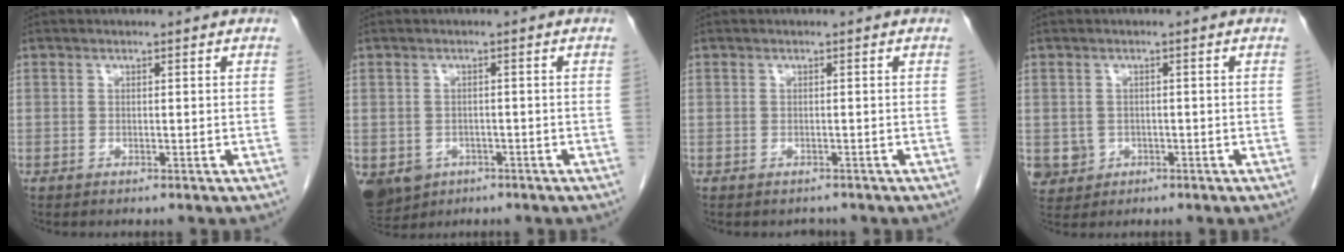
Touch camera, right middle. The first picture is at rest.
{"total": 10.3, "force": [-5.0, 8.1, 3.8], "torque": [-0.107, -0.007, -0.066]}
{"total": 1.4, "force": [-1.2, 0.7, 0.0], "torque": [-0.005, -0.001, -0.018]}
{"total": 5.0, "force": [-1.4, 4.7, 0.9], "torque": [-0.025, 0.002, -0.015]}